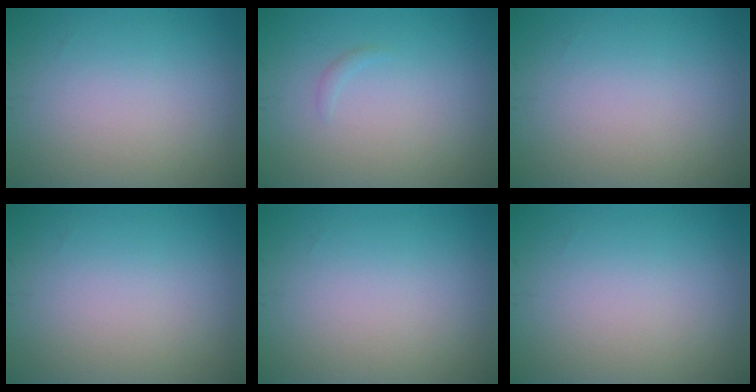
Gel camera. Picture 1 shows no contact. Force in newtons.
{"total": 0.5, "press": 0.5, "slide": 0.1}
{"total": 0.0}
{"total": 0.0}
{"total": 0.0}
{"total": 0.0}